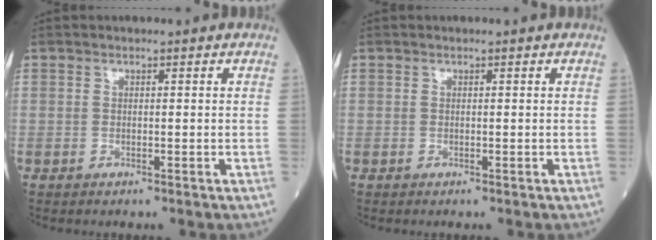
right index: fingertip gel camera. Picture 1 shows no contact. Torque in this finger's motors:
{"motor_torque": [0.13, 0.08, 0.00, -0.01]}